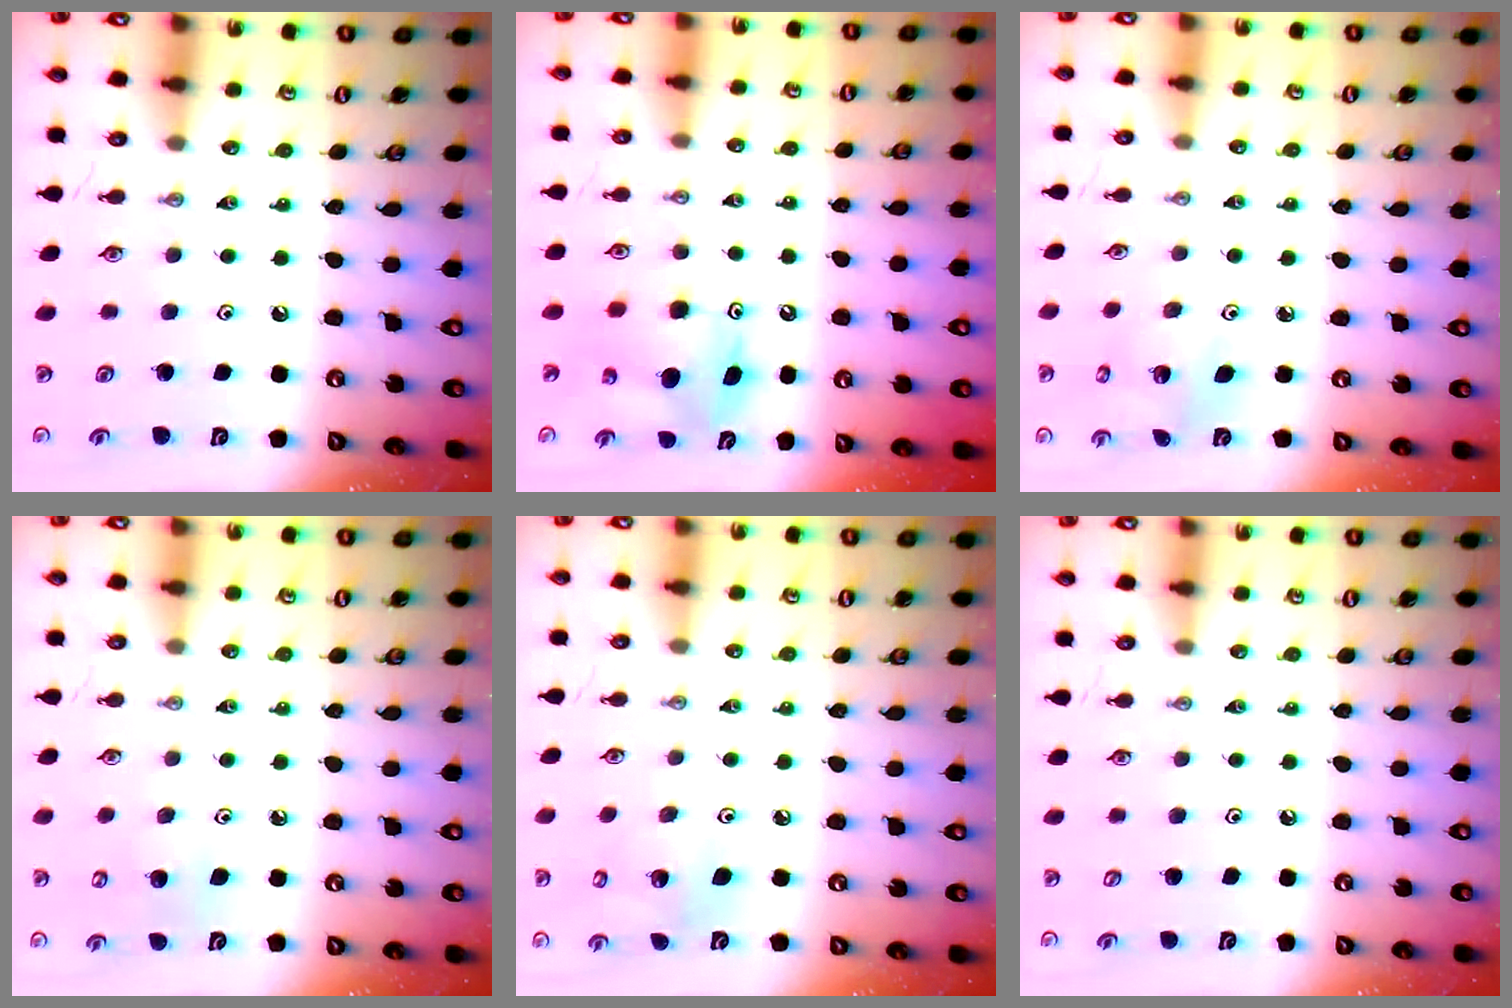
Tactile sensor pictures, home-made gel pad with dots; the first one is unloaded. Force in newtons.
{"total": 8.0, "press": 7.9, "slide": 0.5}
{"total": 4.6, "press": 4.6, "slide": 0.3}
{"total": 6.4, "press": 6.3, "slide": 0.9}
{"total": 6.5, "press": 6.3, "slide": 1.8}
{"total": 0.7, "press": 0.1, "slide": 0.7}